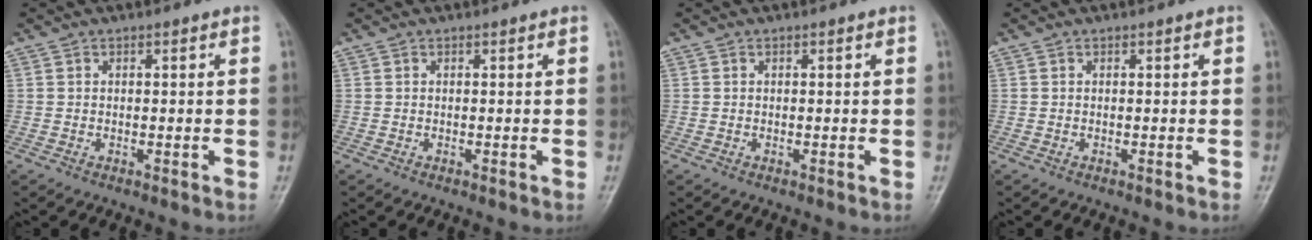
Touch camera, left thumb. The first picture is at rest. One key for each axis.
{"total": 0.0}
{"total": 0.0}
{"total": 0.0}